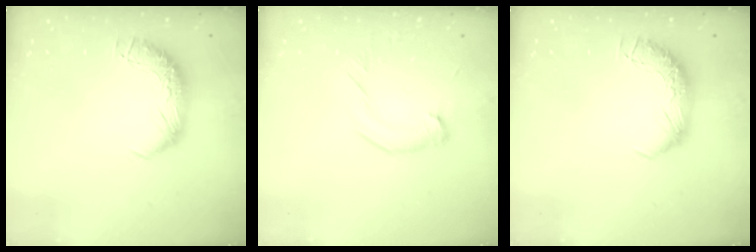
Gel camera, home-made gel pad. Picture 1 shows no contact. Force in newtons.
{"total": 2.6, "press": 2.6, "slide": 0.4}
{"total": 0.0}